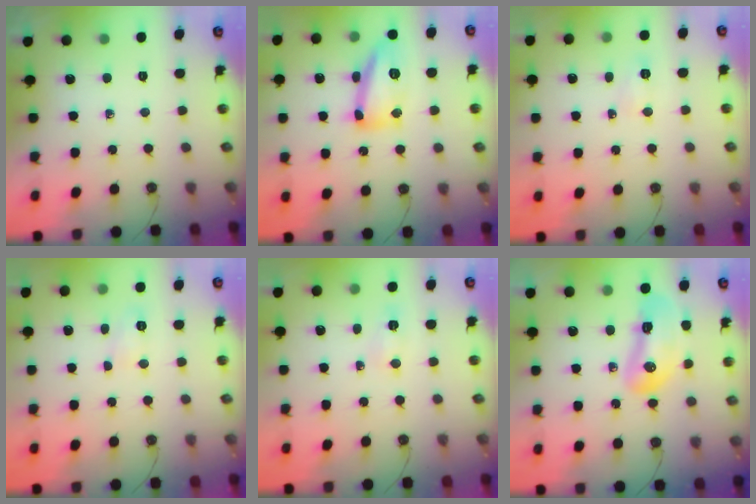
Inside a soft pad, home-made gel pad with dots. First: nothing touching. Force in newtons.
{"total": 14.3, "press": 14.3, "slide": 1.1}
{"total": 3.5, "press": 3.2, "slide": 1.2}
{"total": 4.0, "press": 3.9, "slide": 0.6}
{"total": 3.0, "press": 3.0, "slide": 0.4}
{"total": 14.8, "press": 12.3, "slide": 8.2}